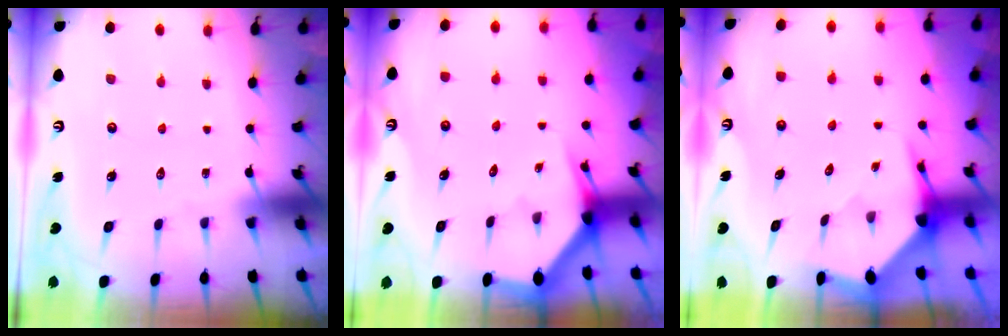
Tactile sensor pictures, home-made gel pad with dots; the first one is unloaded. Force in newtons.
{"total": 3.1, "press": 3.1, "slide": 0.1}
{"total": 3.7, "press": 3.7, "slide": 0.4}